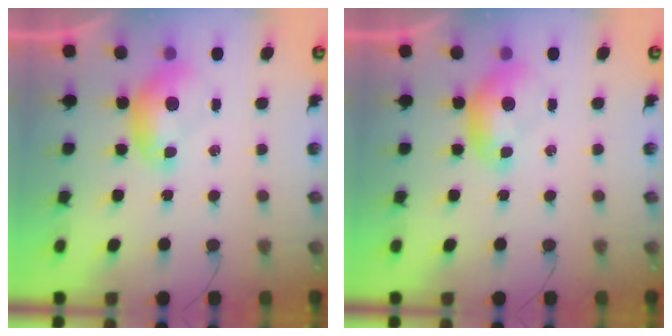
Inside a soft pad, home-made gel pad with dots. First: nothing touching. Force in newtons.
{"total": 0.0}